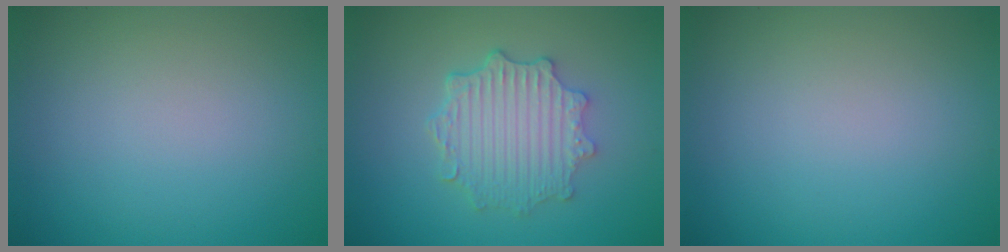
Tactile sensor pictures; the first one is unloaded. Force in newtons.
{"total": 4.6, "press": 3.7, "slide": 2.7}
{"total": 0.0}